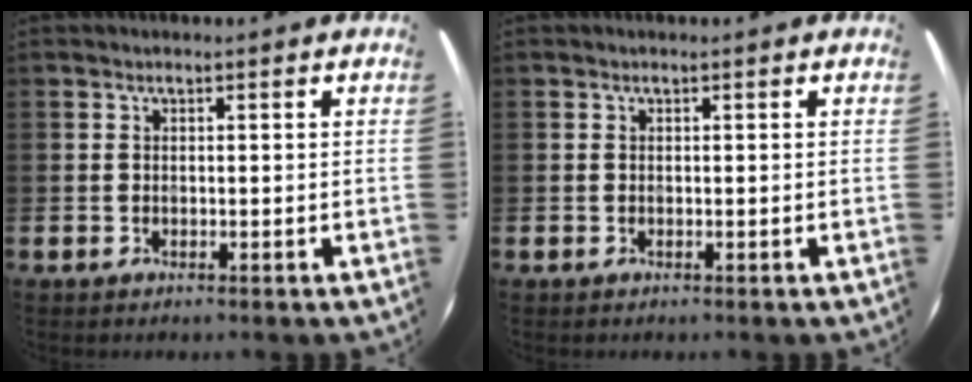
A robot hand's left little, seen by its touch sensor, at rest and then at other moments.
{"total": 0.0}